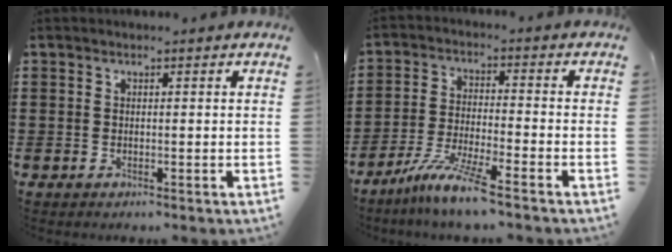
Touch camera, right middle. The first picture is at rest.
{"total": 7.9, "force": [-6.3, -0.1, 4.7], "torque": [-0.099, -0.014, -0.122]}